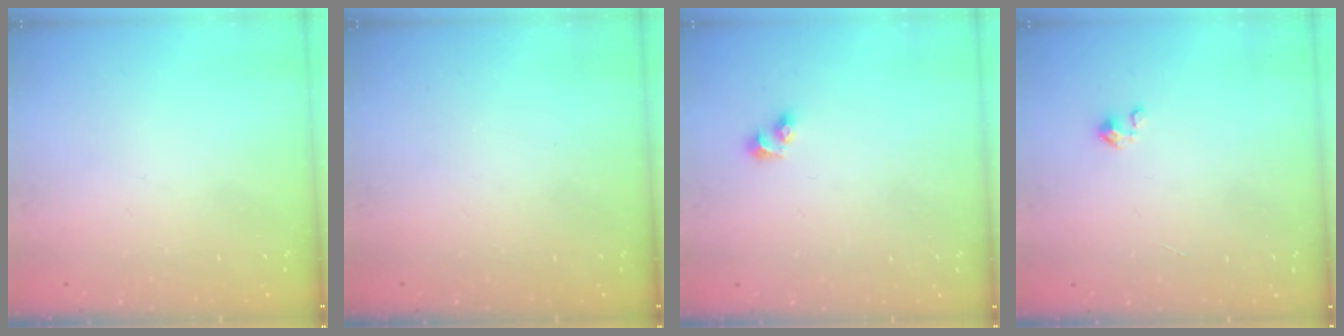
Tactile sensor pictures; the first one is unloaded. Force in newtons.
{"total": 0.0}
{"total": 3.5, "press": 3.0, "slide": 1.8}
{"total": 0.0}